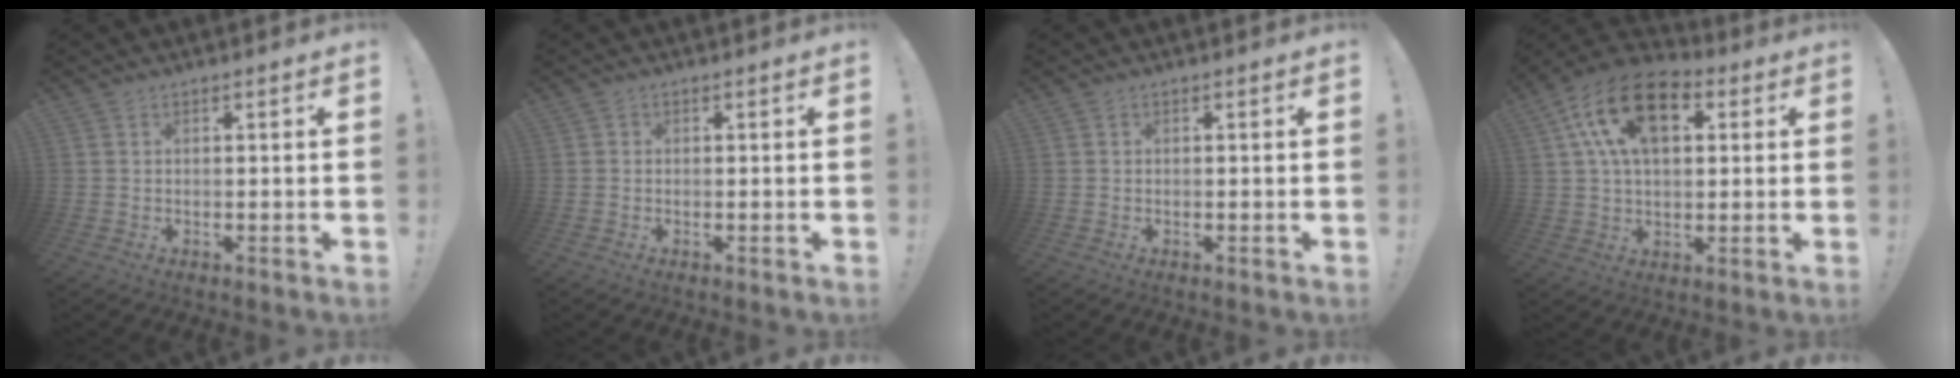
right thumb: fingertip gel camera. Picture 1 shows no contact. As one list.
[{"total": 0.6, "force": [-0.2, 0.6, 0.1], "torque": [-0.001, 0.003, -0.004]}, {"total": 0.0}, {"total": 18.5, "force": [7.1, 10.9, 13.2], "torque": [-0.229, -0.016, 0.124]}]